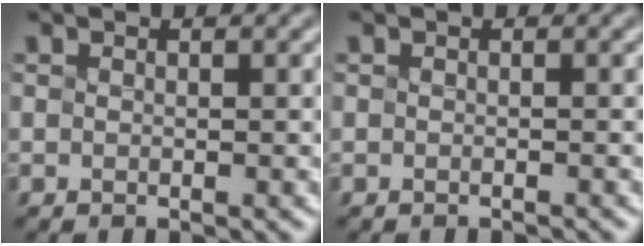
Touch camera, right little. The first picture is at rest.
{"total": 0.9, "force": [-0.9, 0.0, 0.2], "torque": [0.002, 0.000, -0.015]}